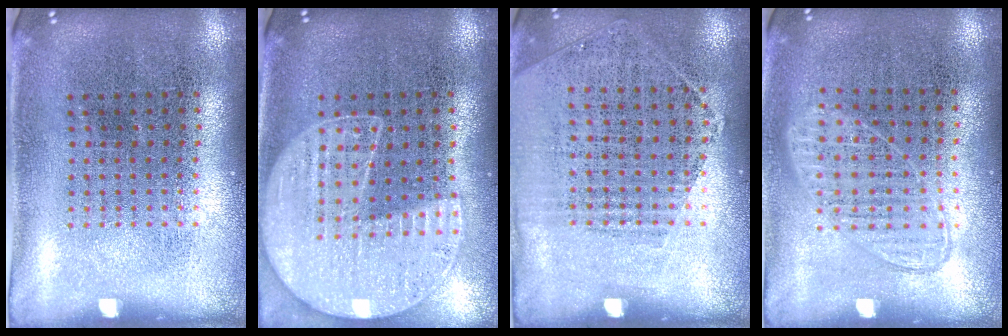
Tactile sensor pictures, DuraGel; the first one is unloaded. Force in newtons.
{"total": 1.3, "press": 1.2, "slide": 0.3}
{"total": 1.2, "press": 1.0, "slide": 0.6}
{"total": 0.9, "press": 0.9, "slide": 0.3}